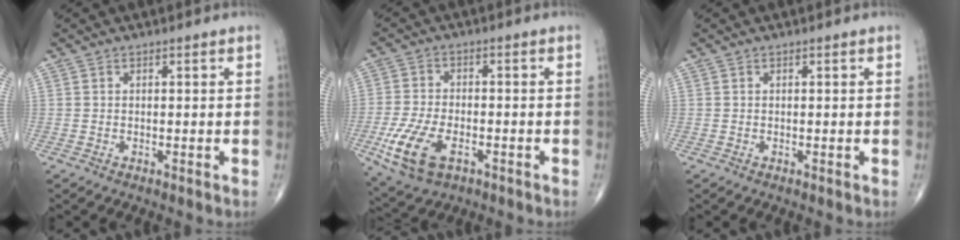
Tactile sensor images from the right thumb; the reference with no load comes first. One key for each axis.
{"total": 11.0, "fx": -4.4, "fy": 5.9, "fz": 8.2, "tx": -0.169, "ty": 0.005, "tz": -0.075}
{"total": 0.0}